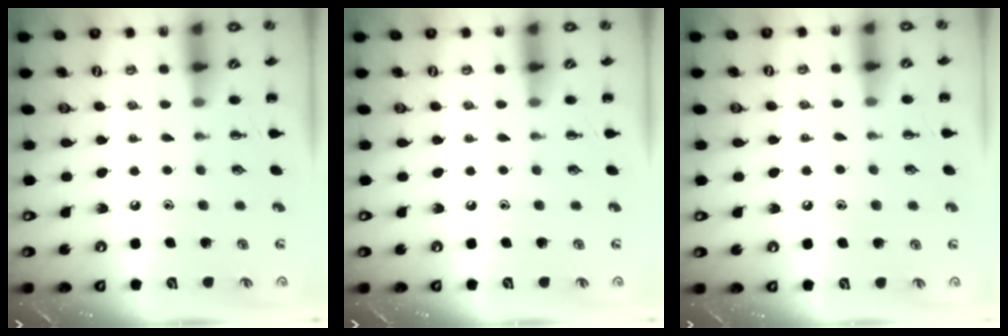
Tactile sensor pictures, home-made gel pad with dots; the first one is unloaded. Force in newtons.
{"total": 0.0}
{"total": 6.8, "press": 6.6, "slide": 1.7}